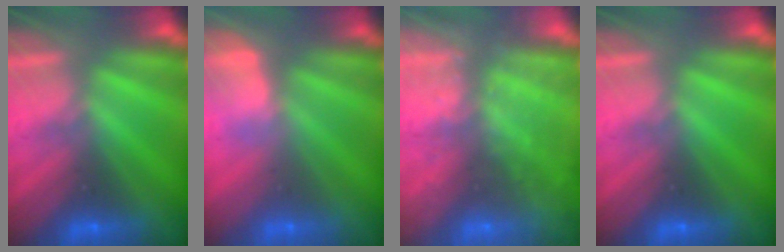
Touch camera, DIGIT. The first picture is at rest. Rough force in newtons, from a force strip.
{"total": 2.8}
{"total": 8.0}
{"total": 0.0}